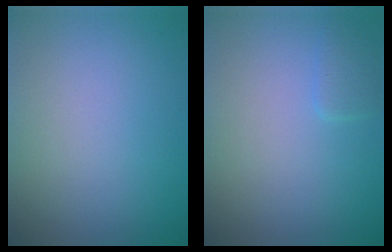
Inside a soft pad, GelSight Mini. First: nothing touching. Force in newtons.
{"total": 1.2, "press": 1.2, "slide": 0.1}